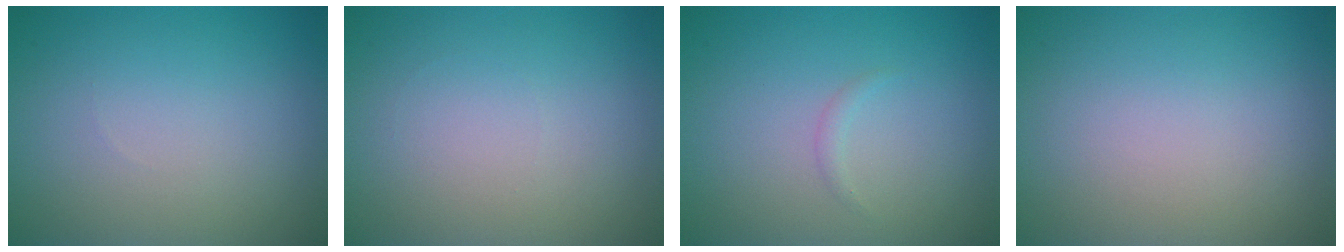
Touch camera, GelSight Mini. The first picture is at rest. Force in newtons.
{"total": 0.0}
{"total": 0.6, "press": 0.6, "slide": 0.0}
{"total": 0.0}